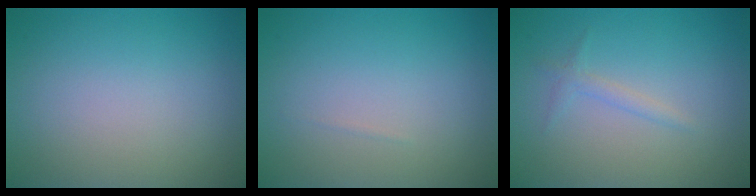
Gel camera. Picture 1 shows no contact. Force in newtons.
{"total": 0.0}
{"total": 1.1, "press": 1.1, "slide": 0.1}